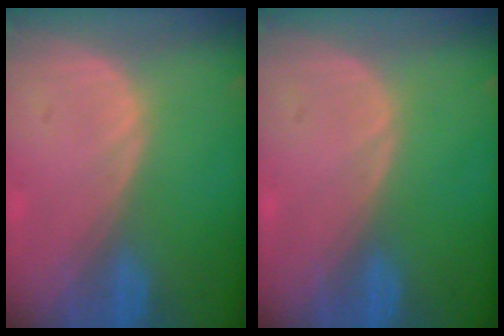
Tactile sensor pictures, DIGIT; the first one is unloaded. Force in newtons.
{"total": 0.0}